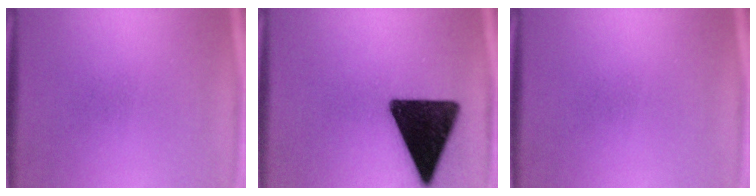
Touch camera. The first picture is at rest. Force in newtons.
{"total": 17.5}
{"total": 0.0}